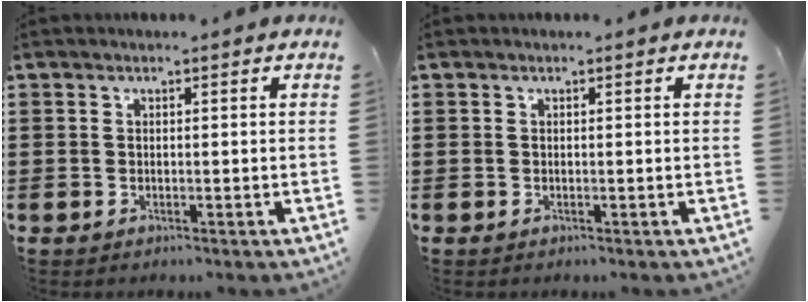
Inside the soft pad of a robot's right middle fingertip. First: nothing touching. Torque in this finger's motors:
{"motor_torque": [-0.08, -0.11, 0.00, -0.01]}